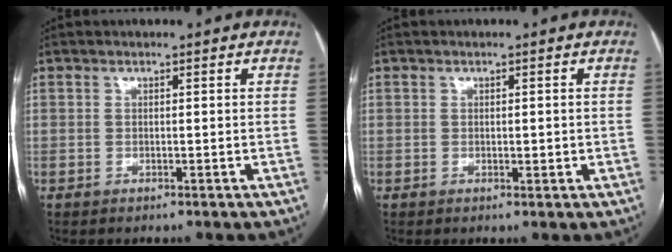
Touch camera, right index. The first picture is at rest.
{"total": 1.2, "force": [0.0, 0.5, 1.1], "torque": [-0.014, -0.002, 0.002]}